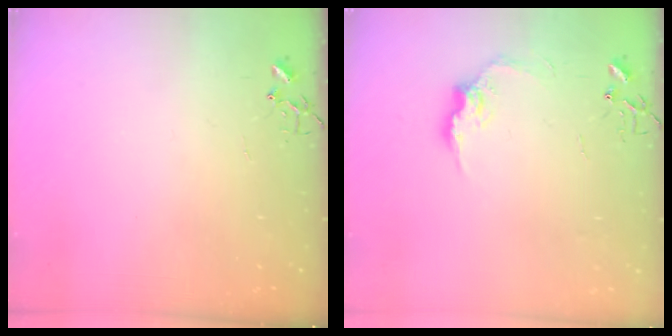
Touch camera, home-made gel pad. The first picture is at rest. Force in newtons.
{"total": 10.1, "press": 10.0, "slide": 0.5}